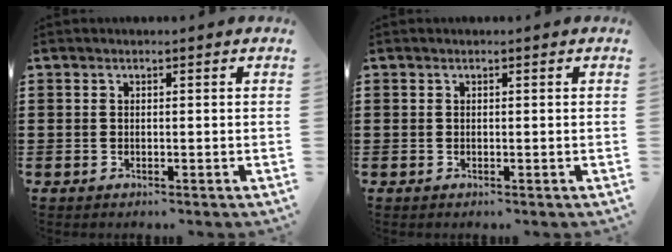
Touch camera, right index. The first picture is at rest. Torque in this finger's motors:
{"motor_torque": [0.04, 0.00, 0.00, 0.00]}